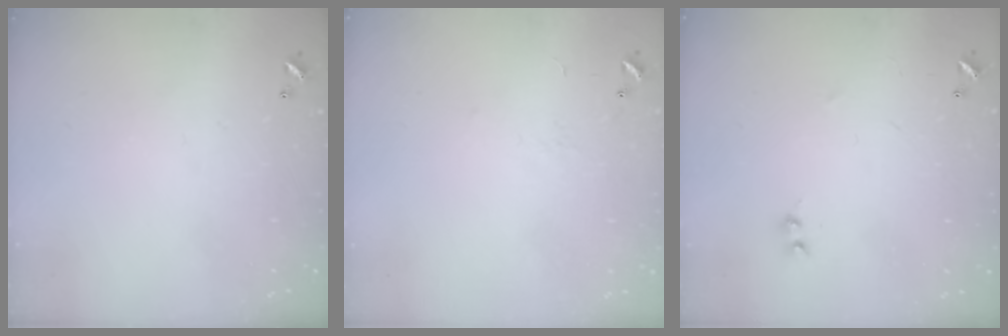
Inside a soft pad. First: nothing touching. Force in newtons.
{"total": 6.4, "press": 6.3, "slide": 0.9}
{"total": 2.0, "press": 2.0, "slide": 0.5}